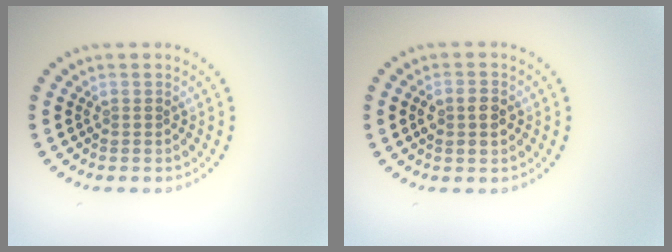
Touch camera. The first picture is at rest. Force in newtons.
{"total": 2.1, "press": 2.0, "slide": 0.1}